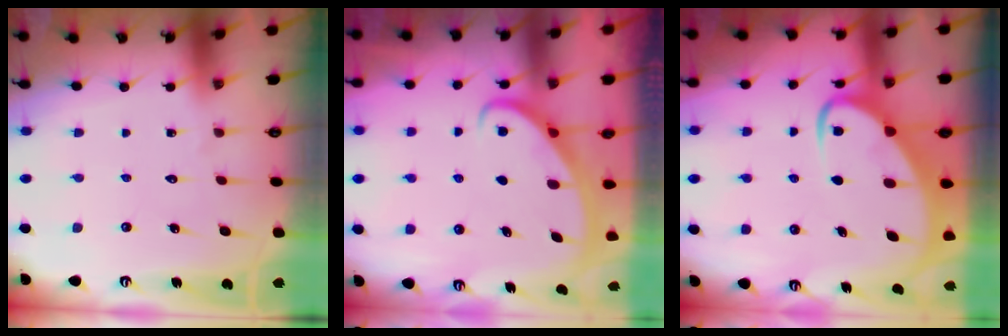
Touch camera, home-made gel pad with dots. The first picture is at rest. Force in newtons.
{"total": 2.9, "press": 2.8, "slide": 0.3}
{"total": 6.5, "press": 6.4, "slide": 0.7}